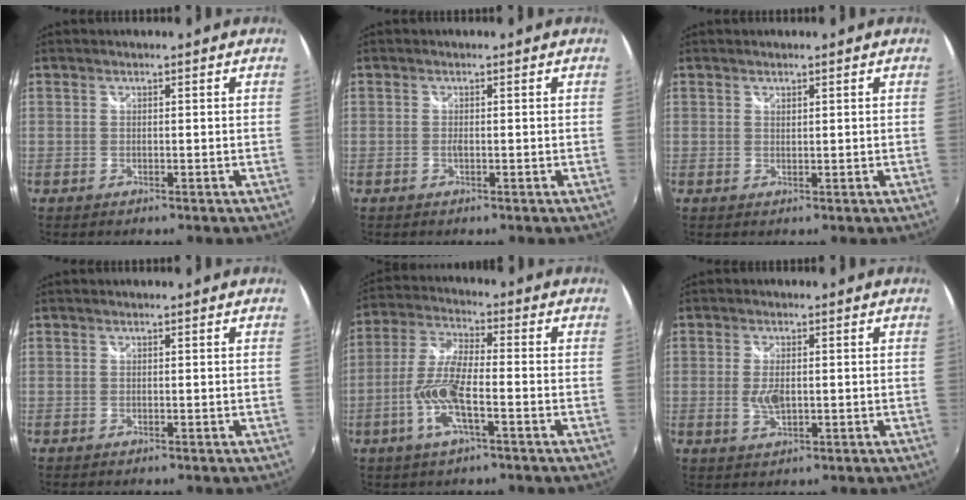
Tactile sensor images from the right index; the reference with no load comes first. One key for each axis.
{"total": 0.8, "fx": -0.2, "fy": 0.2, "fz": 0.7, "tx": -0.014, "ty": -0.001, "tz": -0.006}
{"total": 0.6, "fx": 0.5, "fy": 0.1, "fz": 0.1, "tx": -0.001, "ty": 0.000, "tz": 0.010}
{"total": 0.0}
{"total": 10.6, "fx": -3.8, "fy": 2.5, "fz": 9.6, "tx": -0.206, "ty": -0.004, "tz": -0.075}
{"total": 3.9, "fx": -0.3, "fy": 1.9, "fz": 3.4, "tx": -0.067, "ty": -0.006, "tz": -0.005}